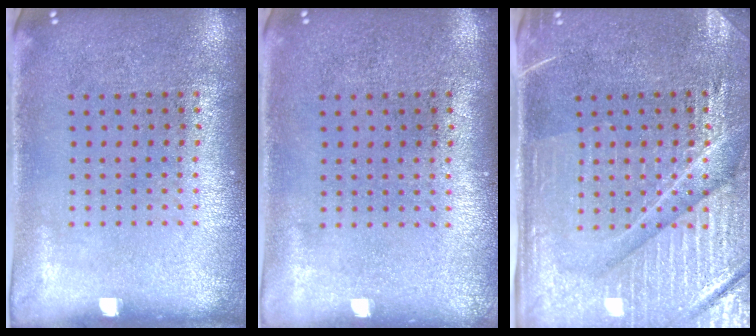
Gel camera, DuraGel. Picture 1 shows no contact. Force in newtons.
{"total": 0.0}
{"total": 4.6, "press": 4.2, "slide": 1.6}